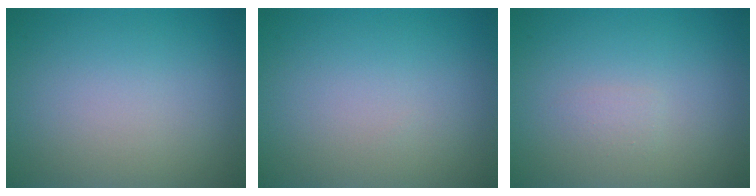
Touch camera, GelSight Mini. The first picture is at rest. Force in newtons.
{"total": 0.0}
{"total": 0.7, "press": 0.7, "slide": 0.1}